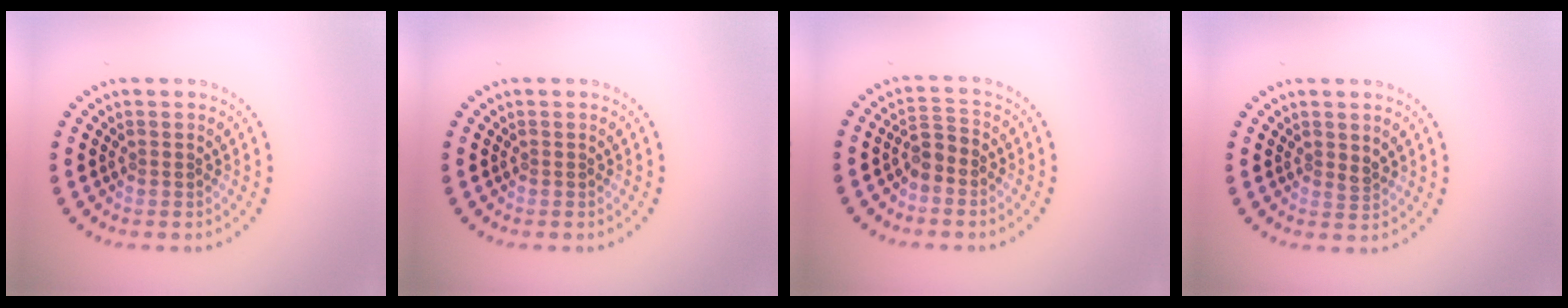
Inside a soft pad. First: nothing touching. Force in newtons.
{"total": 0.0}
{"total": 1.9, "press": 1.6, "slide": 1.0}
{"total": 0.9, "press": 0.7, "slide": 0.6}